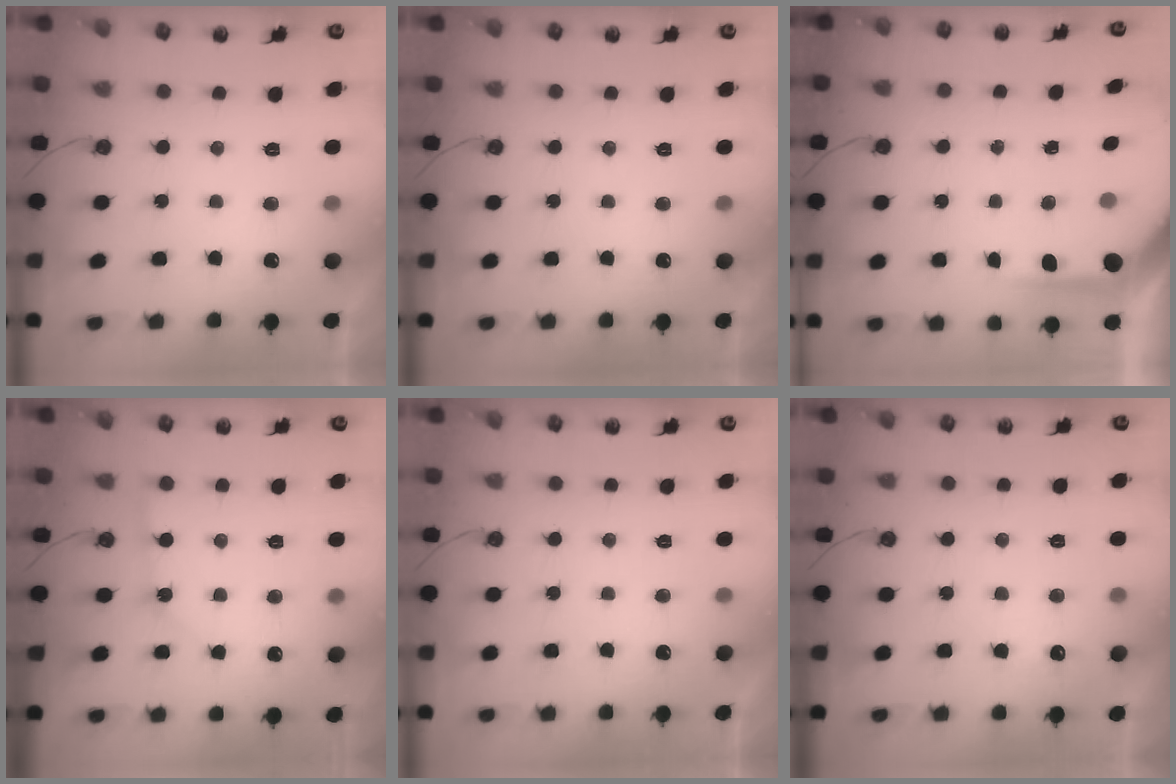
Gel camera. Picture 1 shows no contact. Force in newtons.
{"total": 0.0}
{"total": 5.3, "press": 5.3, "slide": 0.4}
{"total": 3.8, "press": 3.8, "slide": 0.3}
{"total": 0.0}
{"total": 3.5, "press": 3.5, "slide": 0.6}